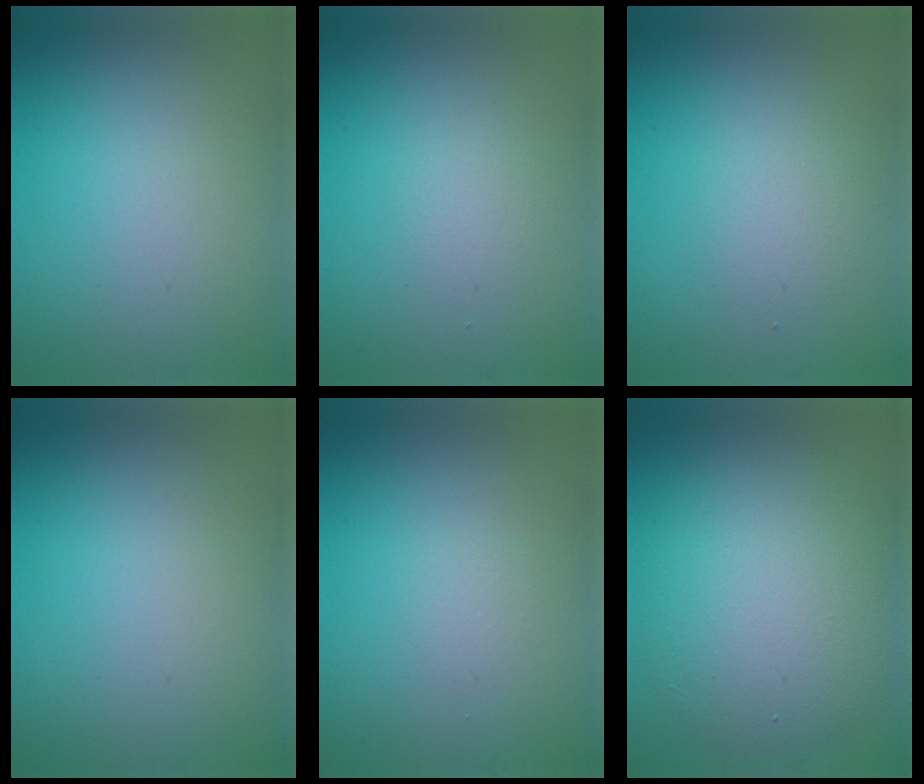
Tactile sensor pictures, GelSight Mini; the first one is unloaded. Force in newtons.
{"total": 1.1, "press": 1.1, "slide": 0.0}
{"total": 1.6, "press": 1.6, "slide": 0.1}
{"total": 0.0}
{"total": 0.6, "press": 0.6, "slide": 0.0}
{"total": 7.8, "press": 7.8, "slide": 0.5}